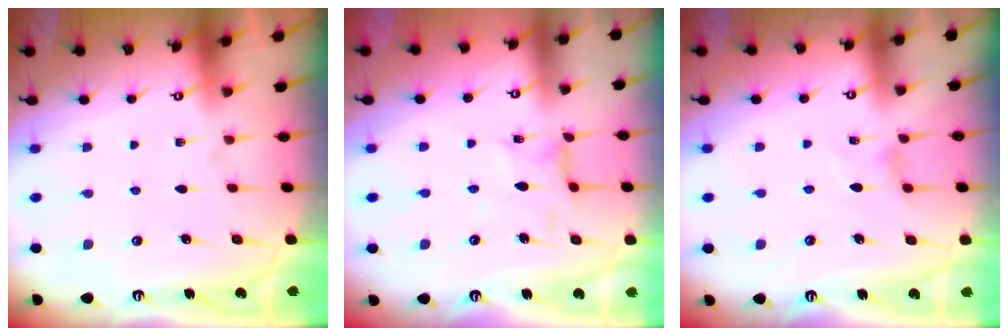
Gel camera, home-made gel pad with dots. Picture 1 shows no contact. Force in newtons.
{"total": 2.5, "press": 2.5, "slide": 0.4}
{"total": 2.6, "press": 2.5, "slide": 0.5}